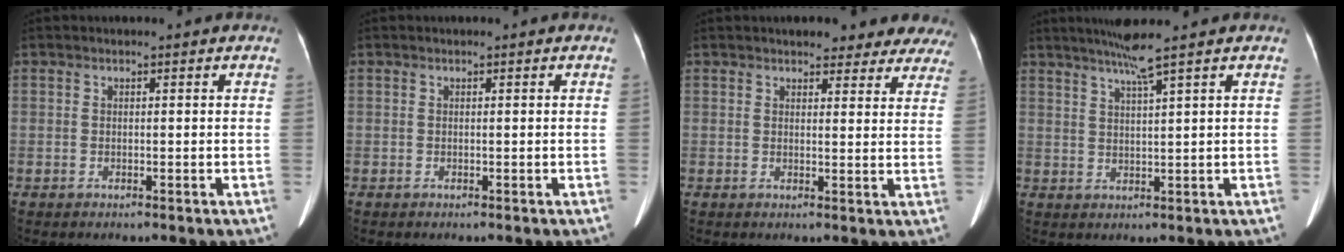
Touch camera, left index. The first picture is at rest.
{"total": 0.0}
{"total": 11.2, "force": [10.0, 3.8, 3.2], "torque": [0.004, -0.003, 0.091]}
{"total": 4.2, "force": [3.0, -1.4, 2.6], "torque": [-0.049, -0.001, 0.058]}